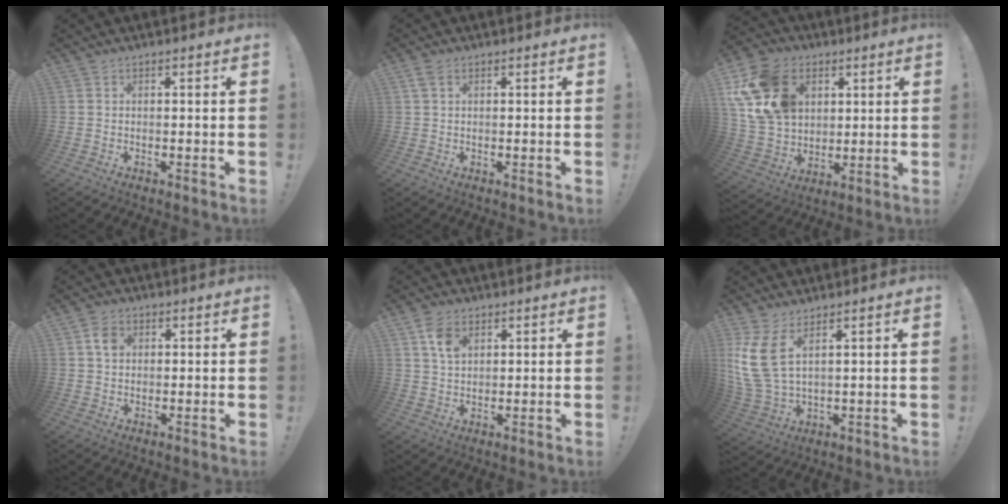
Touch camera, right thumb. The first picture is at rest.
{"total": 1.6, "force": [0.6, 0.8, 1.2], "torque": [-0.033, 0.006, 0.014]}
{"total": 19.3, "force": [6.9, 14.7, 10.4], "torque": [-0.193, -0.018, 0.136]}
{"total": 4.2, "force": [1.3, 3.2, 2.4], "torque": [-0.028, -0.001, 0.021]}
{"total": 6.2, "force": [3.0, 3.9, 3.7], "torque": [-0.056, -0.010, 0.056]}
{"total": 9.8, "force": [4.6, 4.2, 7.6], "torque": [-0.165, -0.027, 0.089]}